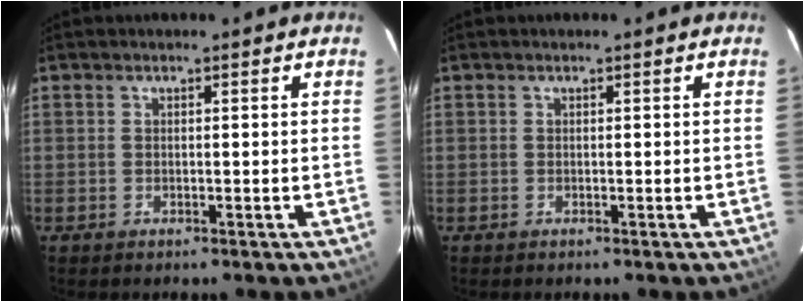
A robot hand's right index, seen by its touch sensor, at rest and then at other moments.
{"total": 0.0}